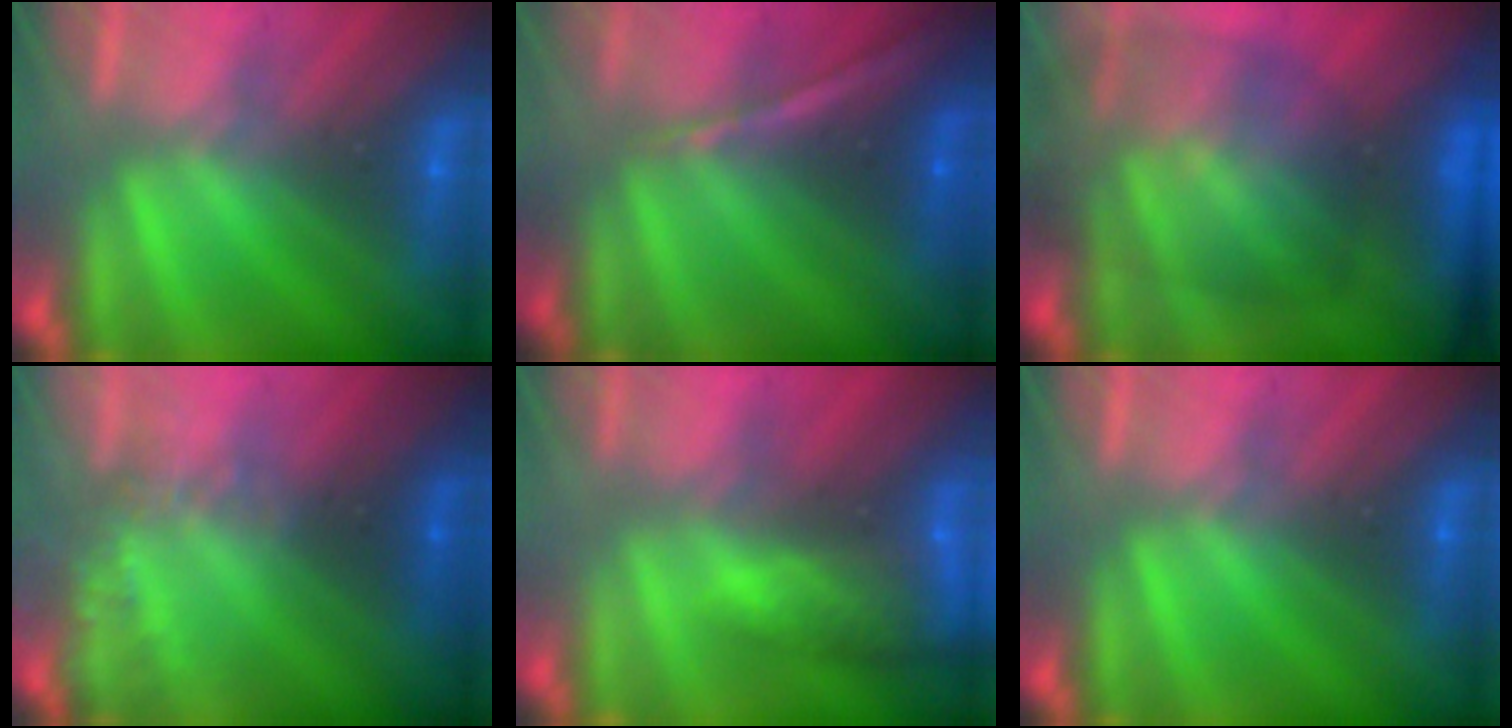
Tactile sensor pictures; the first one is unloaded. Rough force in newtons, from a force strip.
{"total": 1.3}
{"total": 10.6}
{"total": 2.3}
{"total": 8.3}
{"total": 0.0}